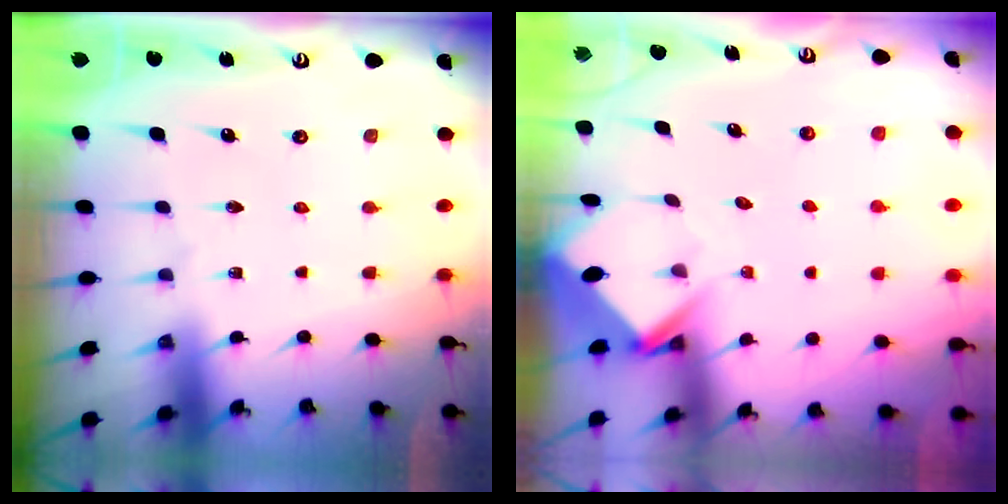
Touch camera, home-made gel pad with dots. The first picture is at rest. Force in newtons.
{"total": 3.8, "press": 3.8, "slide": 0.2}